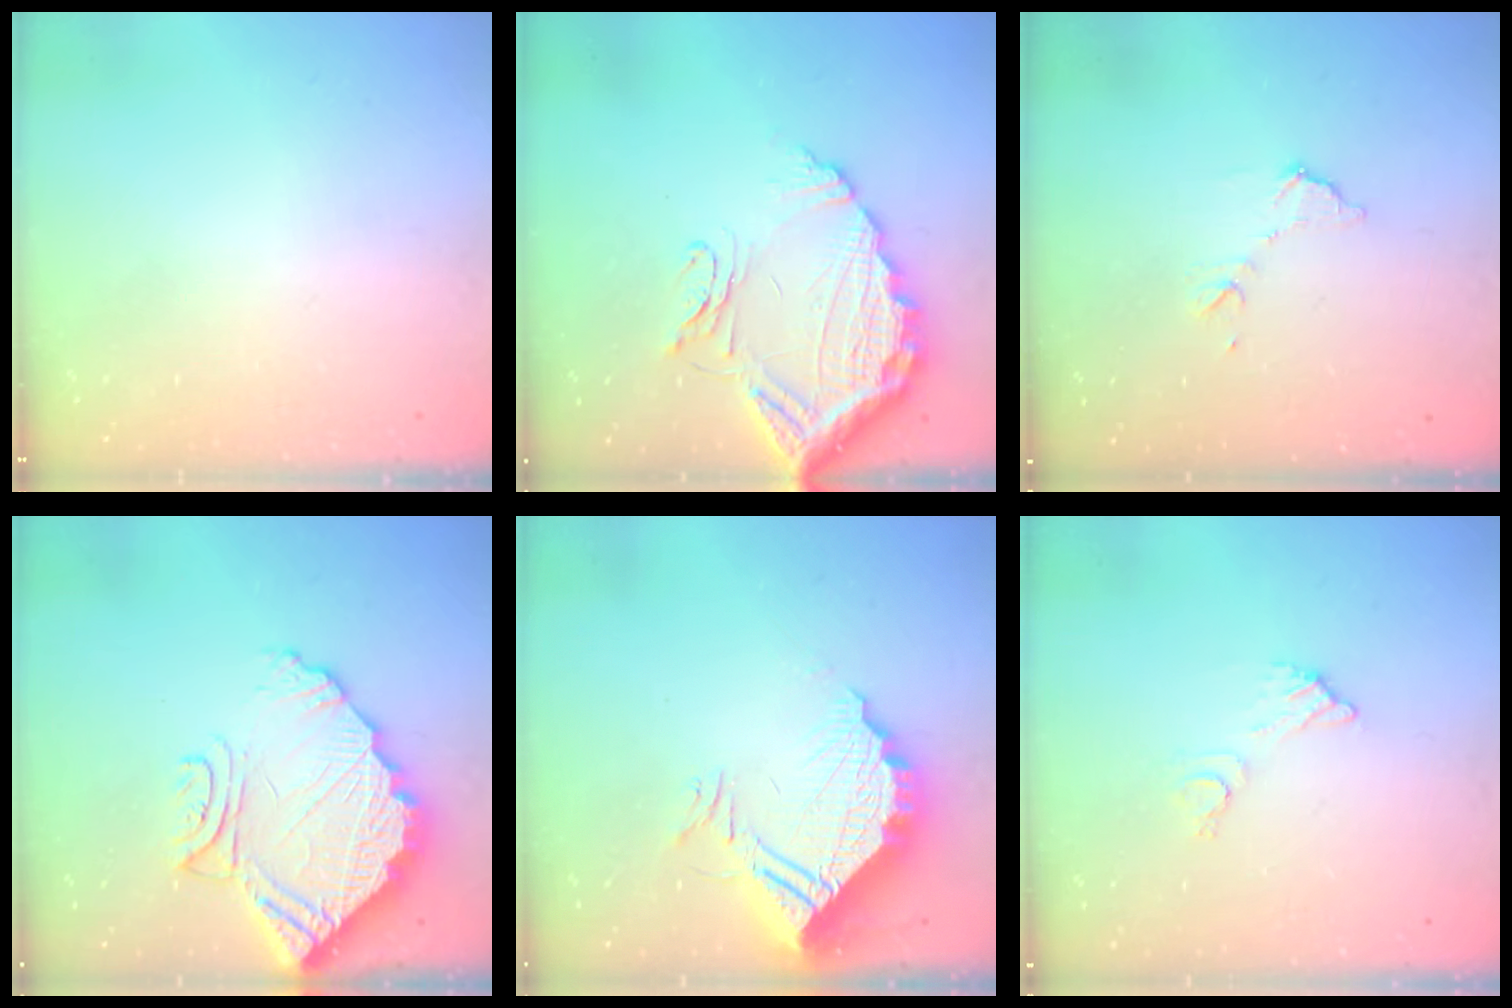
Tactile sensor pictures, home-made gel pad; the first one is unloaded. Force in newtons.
{"total": 14.4, "press": 14.3, "slide": 1.5}
{"total": 7.7, "press": 7.7, "slide": 0.4}
{"total": 16.9, "press": 16.8, "slide": 1.4}
{"total": 14.1, "press": 14.1, "slide": 1.1}
{"total": 5.0, "press": 5.0, "slide": 0.3}